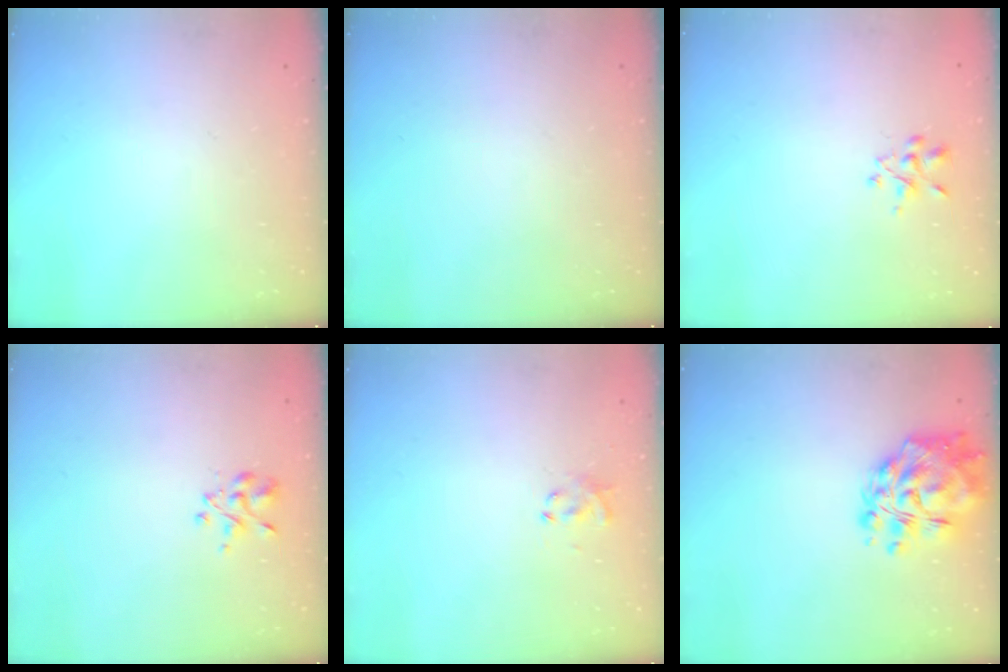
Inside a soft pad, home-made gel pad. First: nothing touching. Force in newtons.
{"total": 0.0}
{"total": 2.4, "press": 2.2, "slide": 0.9}
{"total": 2.5, "press": 2.2, "slide": 1.0}
{"total": 2.9, "press": 2.8, "slide": 0.9}
{"total": 13.4, "press": 12.5, "slide": 4.7}